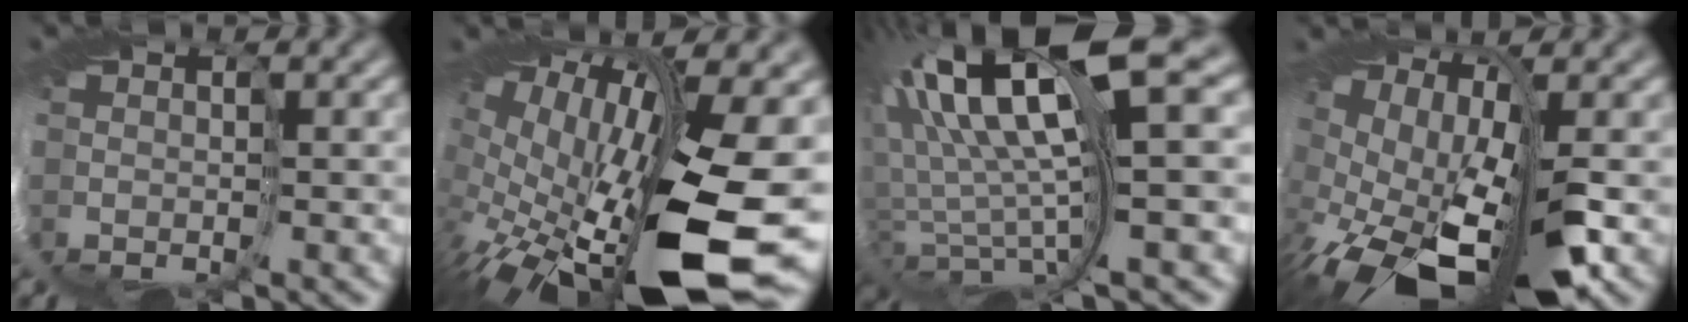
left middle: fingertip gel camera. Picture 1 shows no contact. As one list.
[{"total": 16.2, "force": [-4.1, 6.3, 14.4], "torque": [-0.278, -0.036, -0.076]}, {"total": 12.7, "force": [5.0, 2.5, 11.4], "torque": [-0.254, 0.011, 0.104]}, {"total": 10.7, "force": [-3.5, 5.1, 8.8], "torque": [-0.169, -0.053, -0.042]}]